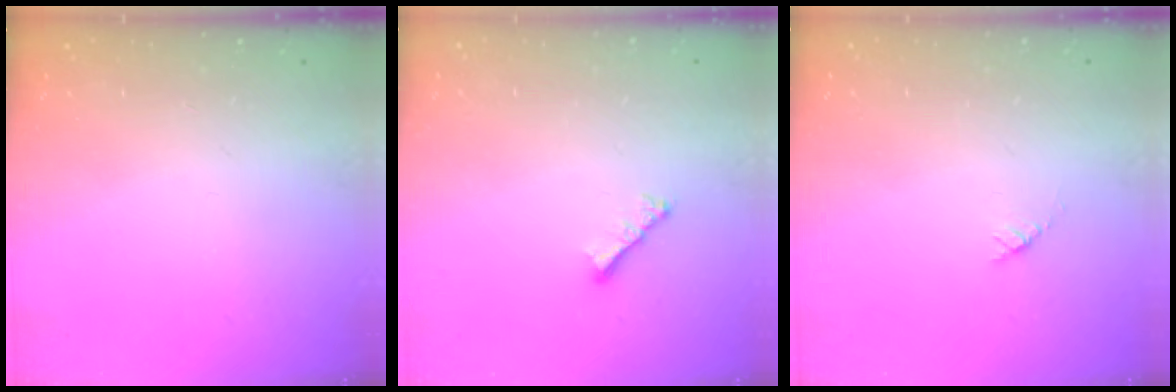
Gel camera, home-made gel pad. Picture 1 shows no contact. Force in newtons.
{"total": 2.8, "press": 2.7, "slide": 0.6}
{"total": 2.7, "press": 2.6, "slide": 0.4}